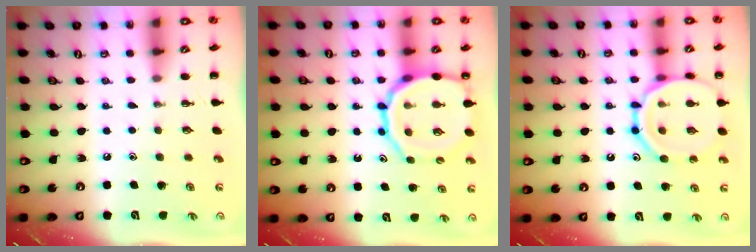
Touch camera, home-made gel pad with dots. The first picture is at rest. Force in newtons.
{"total": 15.4, "press": 15.2, "slide": 2.4}
{"total": 15.9, "press": 15.7, "slide": 1.9}